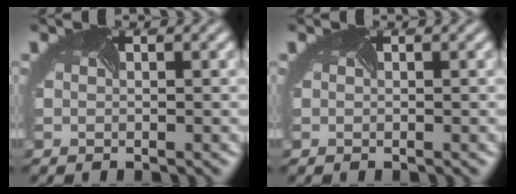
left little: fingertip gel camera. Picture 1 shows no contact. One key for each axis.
{"total": 0.0}